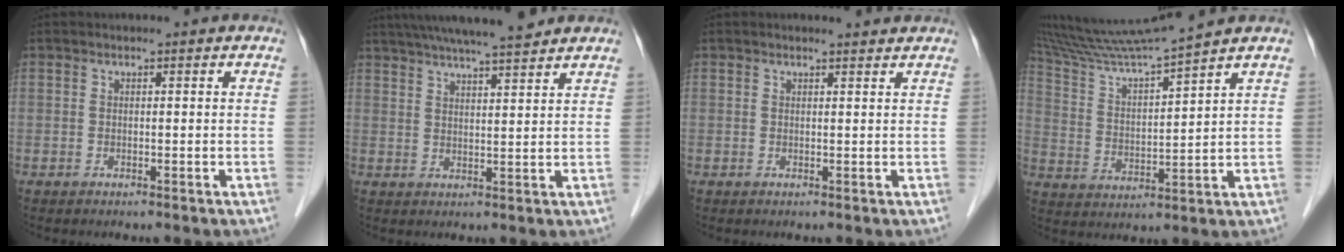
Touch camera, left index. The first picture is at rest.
{"total": 13.2, "force": [11.4, 0.6, 6.5], "torque": [-0.114, 0.026, 0.169]}
{"total": 2.5, "force": [2.4, 0.1, 0.4], "torque": [-0.010, 0.002, 0.027]}
{"total": 11.1, "force": [10.2, -2.7, 3.6], "torque": [-0.076, -0.008, 0.197]}